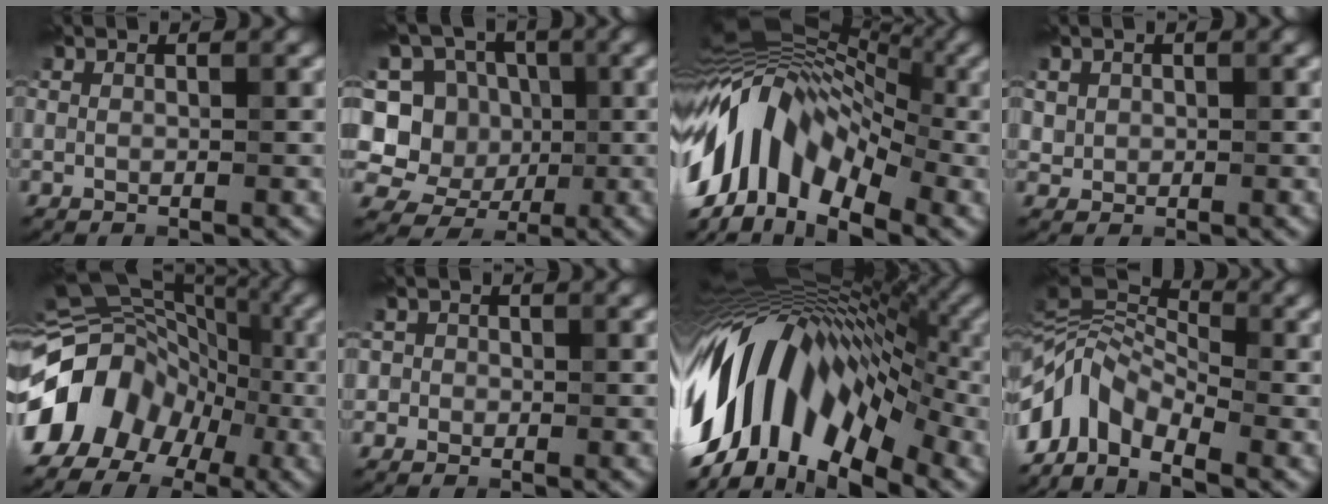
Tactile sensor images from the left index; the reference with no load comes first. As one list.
[{"total": 10.0, "force": [-1.3, 9.4, 3.1], "torque": [-0.059, 0.035, -0.050]}, {"total": 11.9, "force": [-2.7, 7.2, 9.1], "torque": [-0.162, 0.028, -0.070]}, {"total": 0.8, "force": [0.1, 0.8, 0.1], "torque": [-0.003, -0.003, 0.009]}, {"total": 9.8, "force": [-4.5, 7.4, 4.5], "torque": [-0.076, 0.007, -0.091]}, {"total": 1.1, "force": [-0.3, 1.1, 0.0], "torque": [0.010, -0.002, -0.009]}, {"total": 15.8, "force": [-3.0, 8.8, 12.7], "torque": [-0.226, 0.021, -0.060]}, {"total": 6.6, "force": [-4.0, 3.6, 3.9], "torque": [-0.070, 0.008, -0.097]}]